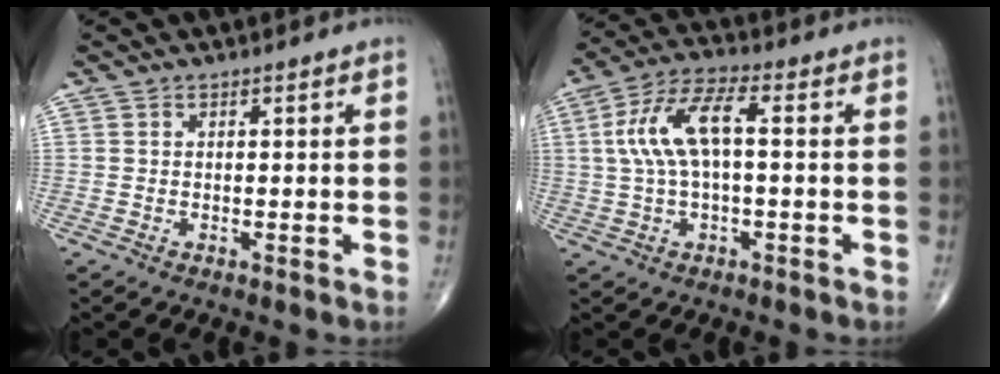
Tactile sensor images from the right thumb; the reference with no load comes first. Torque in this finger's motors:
{"motor_torque": [-0.19, 0.72, 0.80, -0.02, 0.32]}